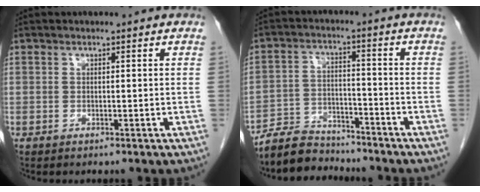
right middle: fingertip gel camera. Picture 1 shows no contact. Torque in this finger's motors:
{"motor_torque": [-0.05, -0.40, 0.05, 0.00]}